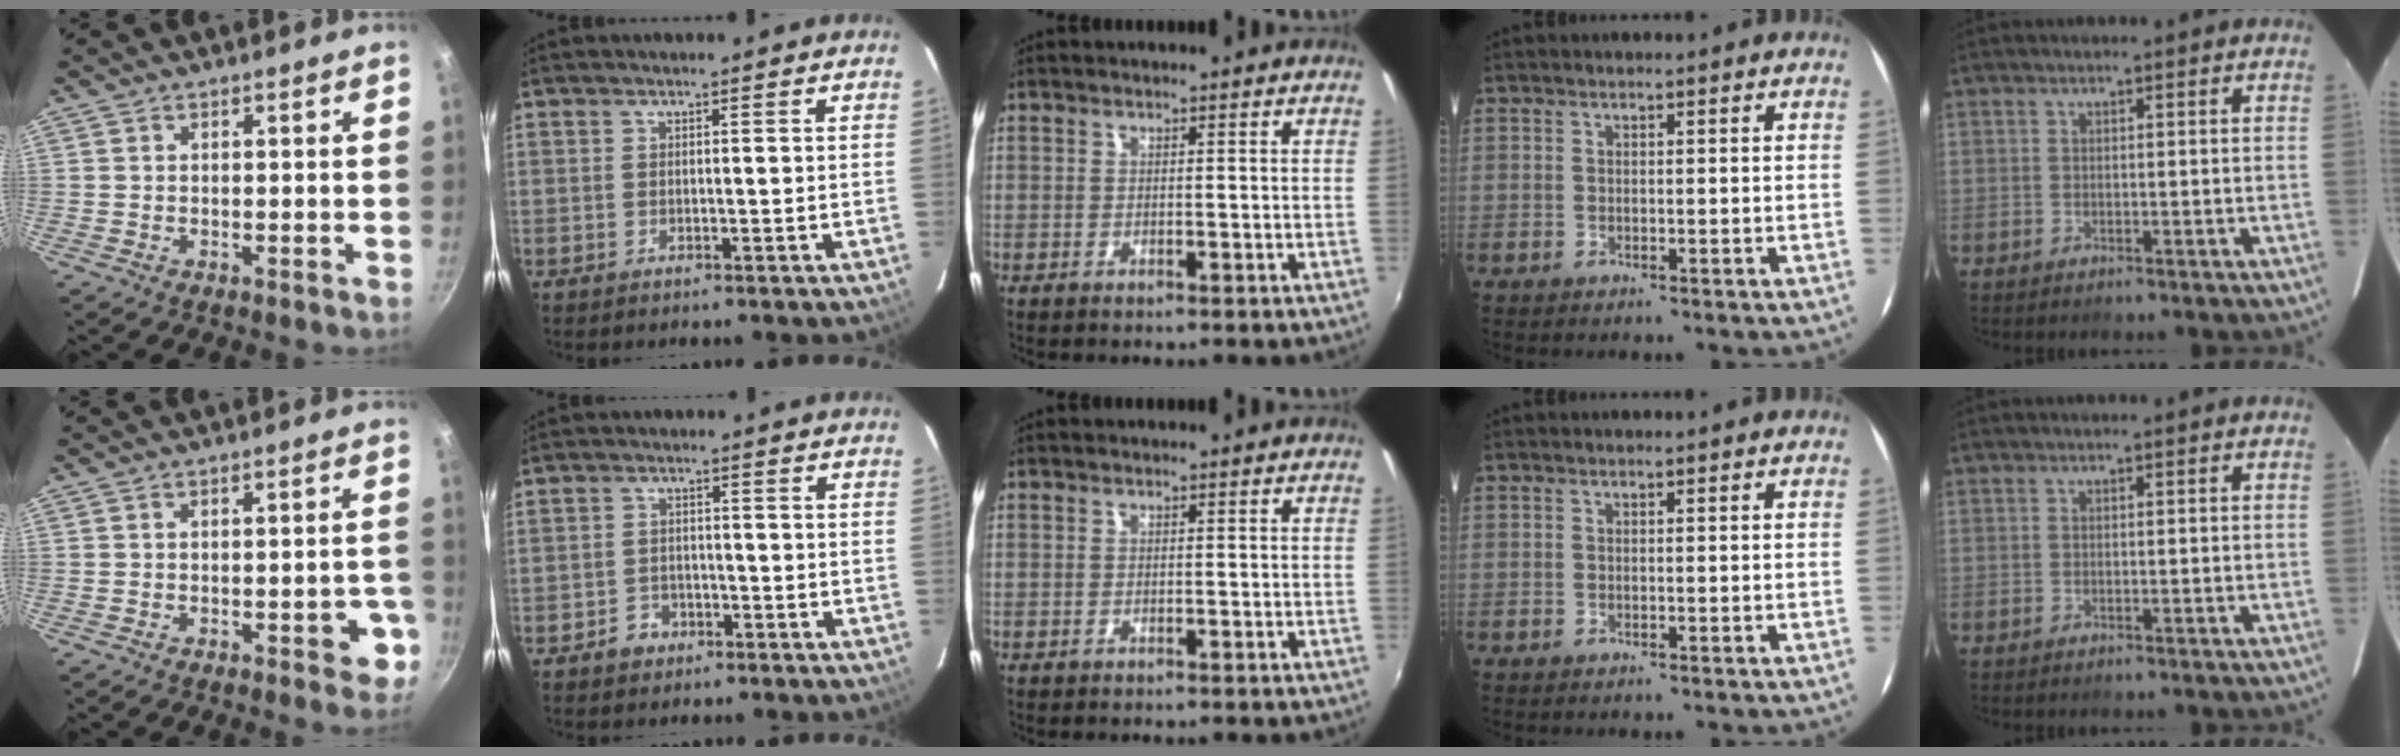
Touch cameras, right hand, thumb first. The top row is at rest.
{"thumb": {"total": 6.1, "force": [-2.4, 2.6, 4.9], "torque": [-0.036, 0.017, -0.028]}, "index": {"total": 3.6, "force": [-2.2, 2.9, 0.5], "torque": [-0.017, 0.011, -0.033]}}